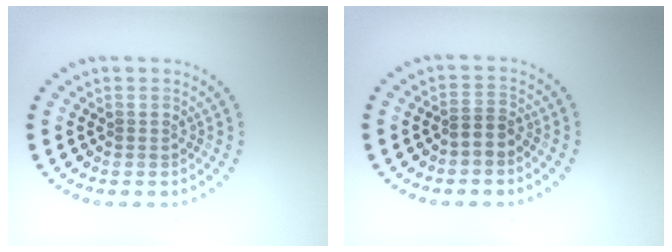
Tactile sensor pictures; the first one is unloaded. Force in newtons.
{"total": 1.3, "press": 0.9, "slide": 0.9}